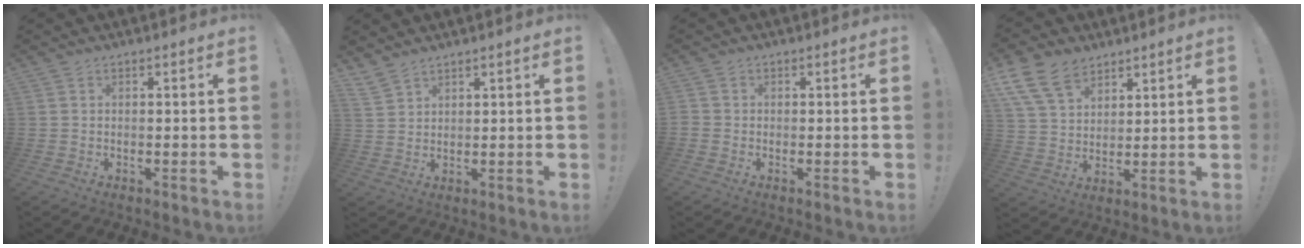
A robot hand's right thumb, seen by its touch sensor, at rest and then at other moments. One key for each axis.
{"total": 4.2, "fx": 3.7, "fy": 1.6, "fz": 1.4, "tx": -0.029, "ty": -0.020, "tz": 0.072}
{"total": 1.3, "fx": -0.3, "fy": 1.2, "fz": 0.5, "tx": -0.008, "ty": 0.003, "tz": -0.005}
{"total": 13.3, "fx": 8.3, "fy": 8.1, "fz": 6.5, "tx": -0.118, "ty": -0.041, "tz": 0.163}